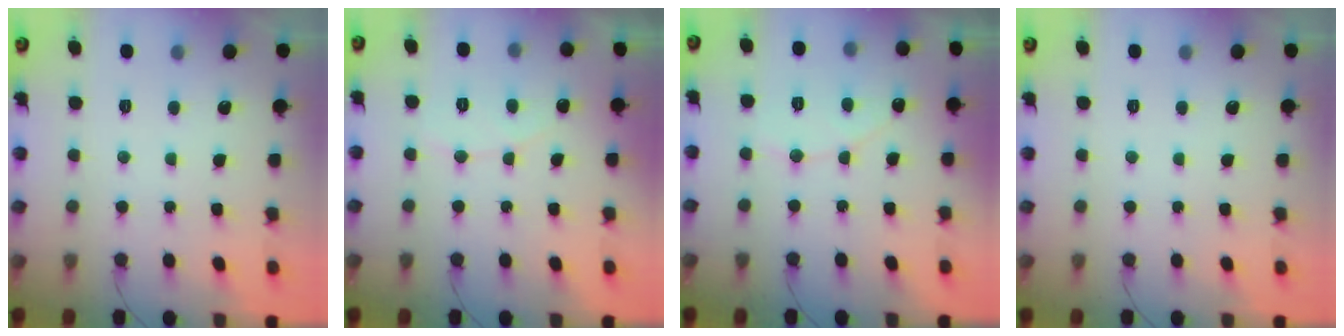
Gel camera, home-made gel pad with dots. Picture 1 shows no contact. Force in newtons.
{"total": 4.4, "press": 4.4, "slide": 0.4}
{"total": 5.0, "press": 5.0, "slide": 0.3}
{"total": 0.0}